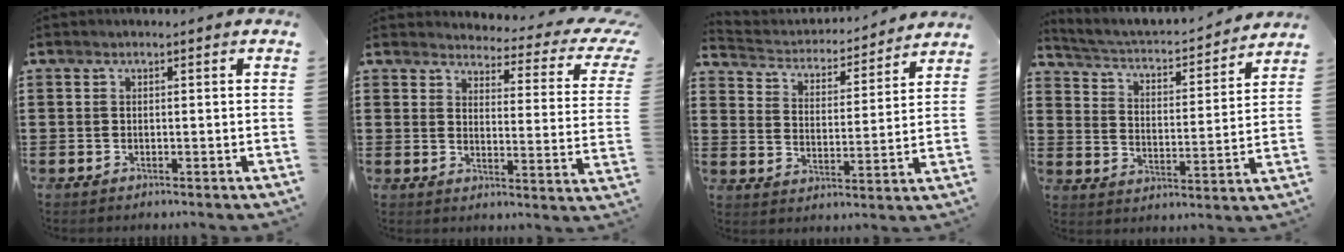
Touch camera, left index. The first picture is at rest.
{"total": 3.6, "force": [3.1, 0.7, 1.8], "torque": [-0.046, -0.028, 0.046]}
{"total": 3.2, "force": [3.1, 0.7, 0.1], "torque": [-0.025, -0.029, 0.045]}
{"total": 2.4, "force": [2.2, 0.4, 0.9], "torque": [-0.035, -0.028, 0.026]}